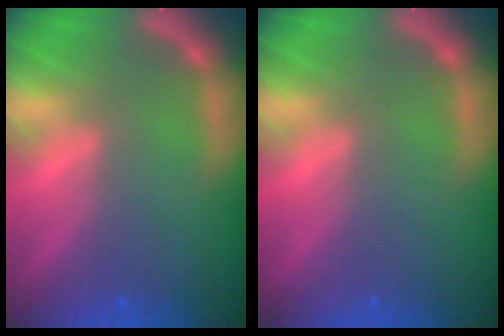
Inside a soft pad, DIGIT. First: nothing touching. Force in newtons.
{"total": 0.0}